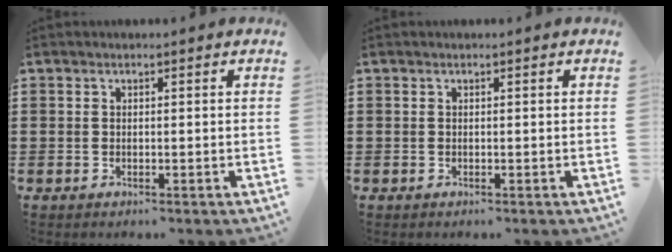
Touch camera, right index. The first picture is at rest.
{"total": 0.0}